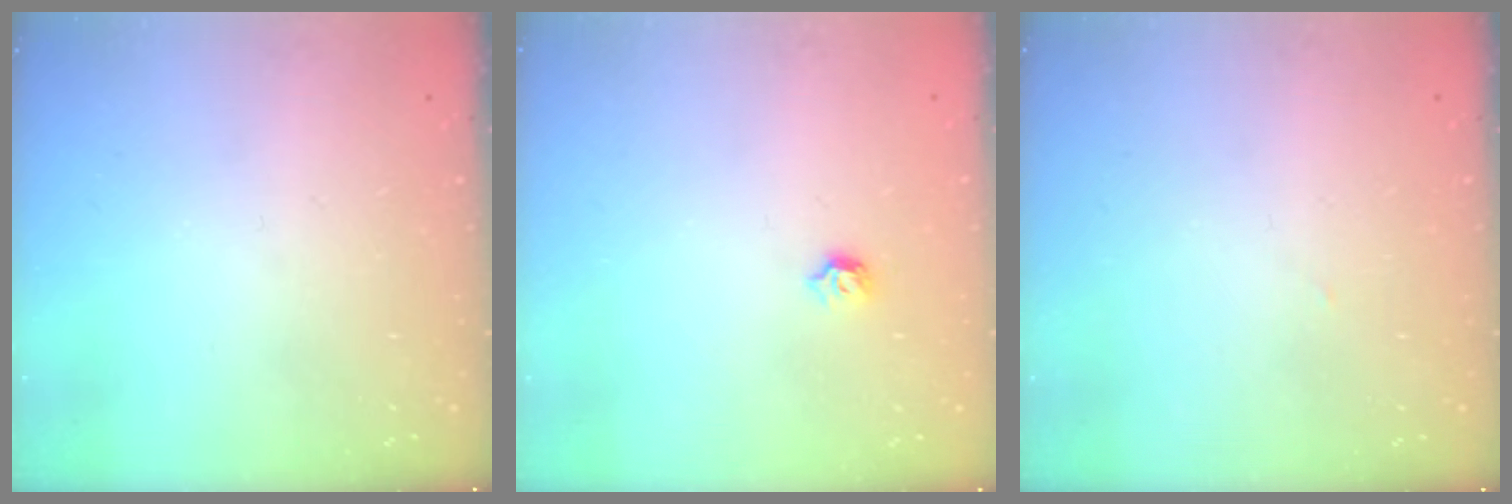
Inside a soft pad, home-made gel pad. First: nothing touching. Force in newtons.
{"total": 3.6, "press": 3.5, "slide": 0.8}
{"total": 1.3, "press": 1.3, "slide": 0.0}